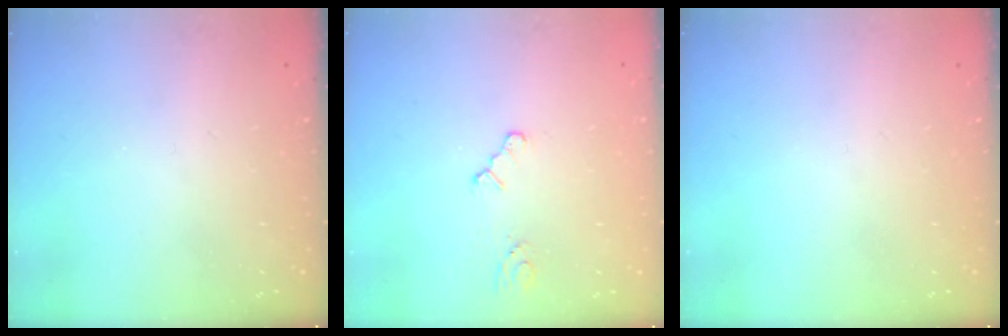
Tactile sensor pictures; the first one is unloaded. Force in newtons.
{"total": 2.3, "press": 2.3, "slide": 0.3}
{"total": 0.0}